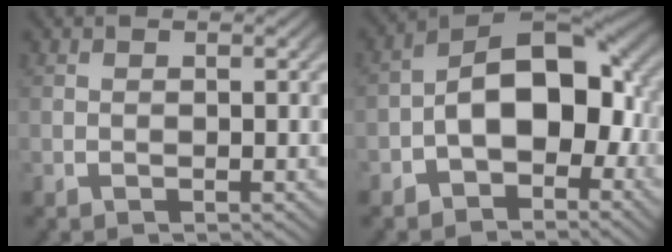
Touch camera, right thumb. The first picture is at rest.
{"total": 11.9, "force": [-2.1, 7.6, 8.8], "torque": [-0.142, -0.023, -0.022]}